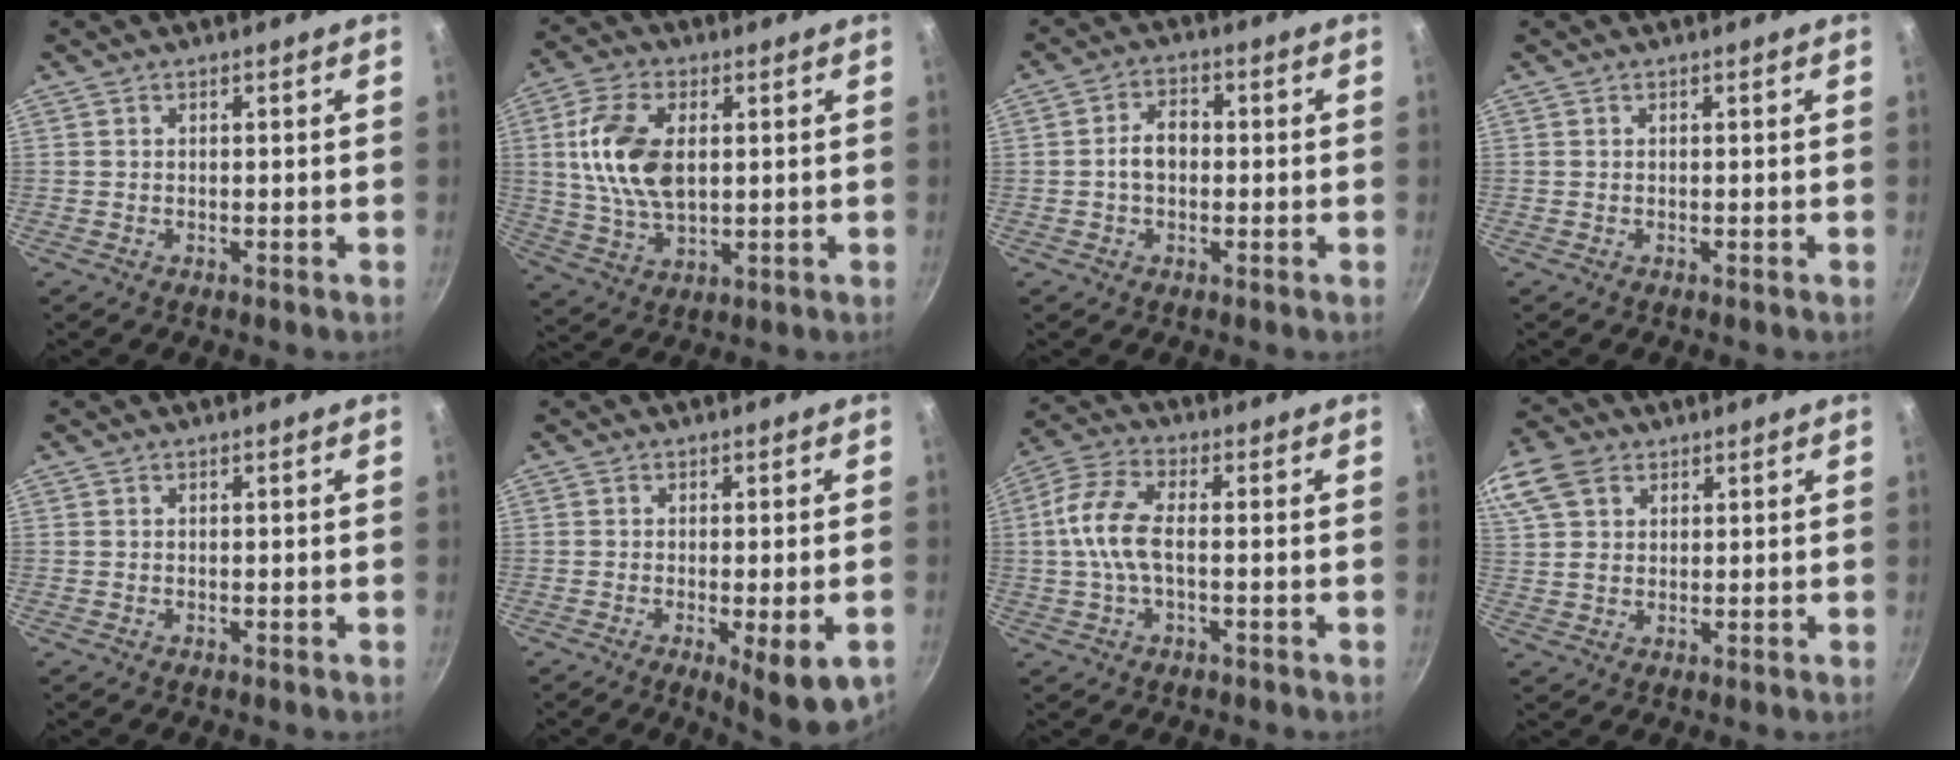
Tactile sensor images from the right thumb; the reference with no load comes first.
{"total": 13.1, "force": [2.1, 7.6, 10.4], "torque": [-0.191, -0.002, 0.041]}
{"total": 5.1, "force": [-0.3, 3.6, 3.6], "torque": [-0.044, 0.018, -0.011]}
{"total": 0.0}
{"total": 0.0}
{"total": 8.8, "force": [-3.1, 2.1, 7.9], "torque": [-0.102, -0.003, -0.036]}
{"total": 9.3, "force": [-0.5, 4.4, 8.2], "torque": [-0.178, 0.025, -0.024]}
{"total": 12.7, "force": [5.8, 9.1, 6.6], "torque": [-0.150, 0.021, 0.112]}